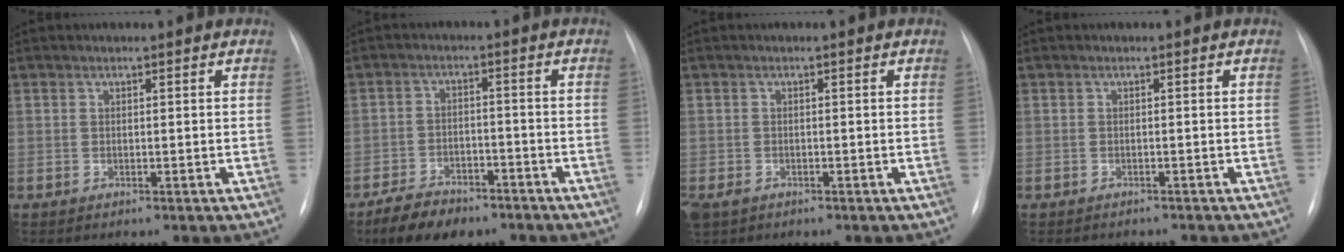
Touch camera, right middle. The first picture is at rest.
{"total": 8.1, "force": [-6.2, 3.6, 3.8], "torque": [-0.074, -0.005, -0.106]}
{"total": 2.5, "force": [-1.5, 1.7, 1.1], "torque": [-0.023, -0.002, -0.019]}
{"total": 2.2, "force": [-2.2, 0.3, 0.2], "torque": [0.002, -0.005, -0.026]}